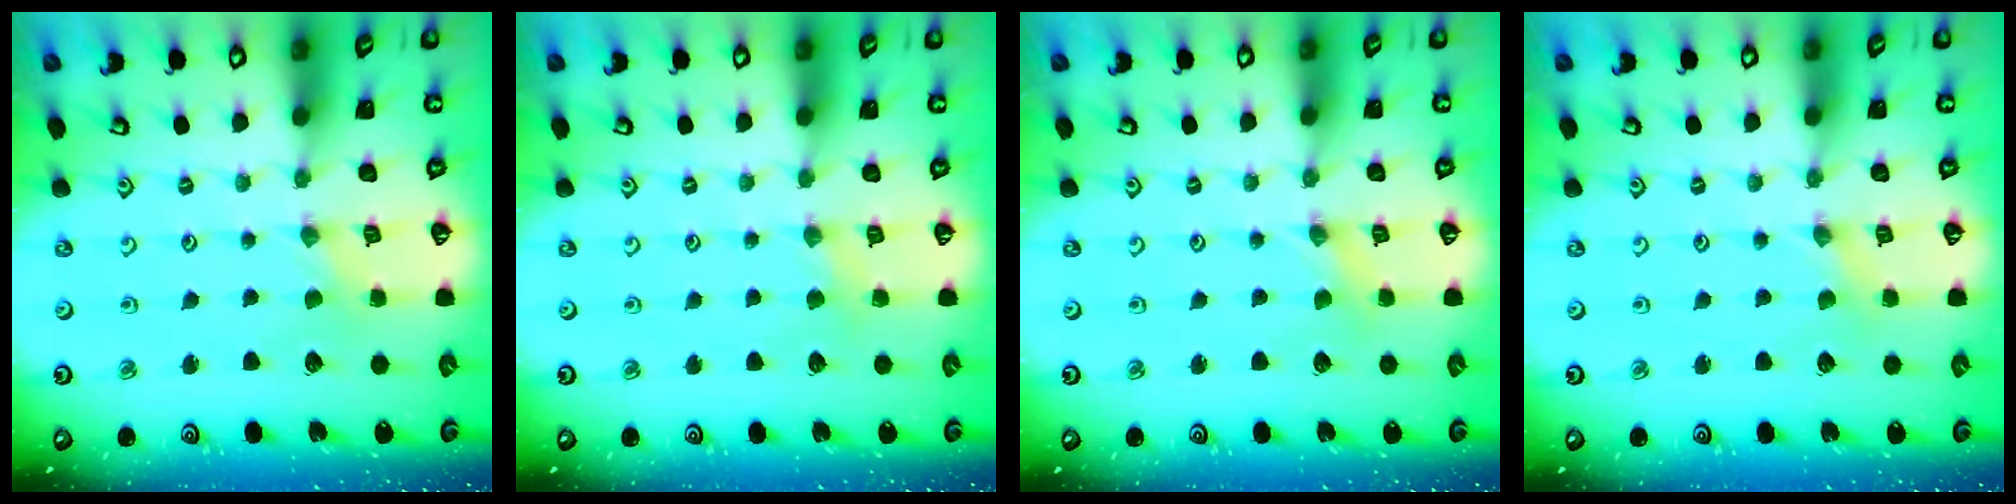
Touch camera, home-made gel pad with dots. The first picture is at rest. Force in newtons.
{"total": 2.9, "press": 2.9, "slide": 0.4}
{"total": 0.0}
{"total": 0.0}